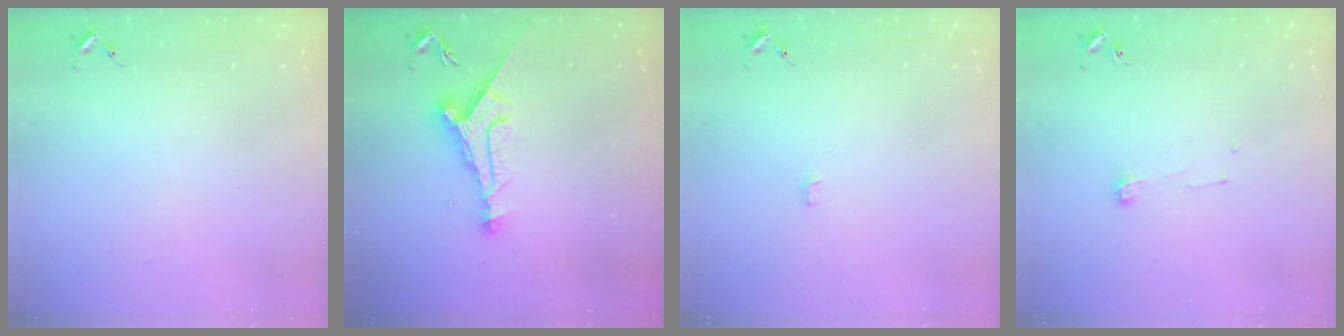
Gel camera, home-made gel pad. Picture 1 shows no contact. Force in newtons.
{"total": 11.4, "press": 11.3, "slide": 1.0}
{"total": 3.2, "press": 3.2, "slide": 0.1}
{"total": 3.9, "press": 3.9, "slide": 0.3}